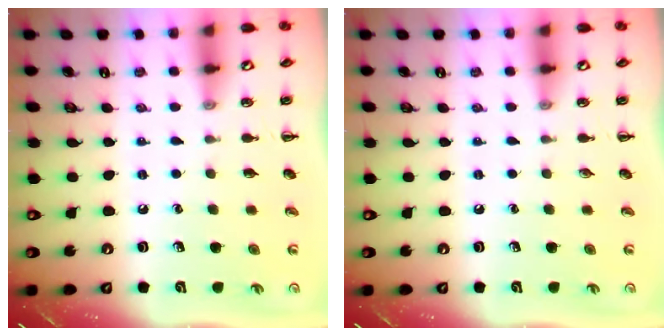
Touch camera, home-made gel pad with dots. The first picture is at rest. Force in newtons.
{"total": 0.0}